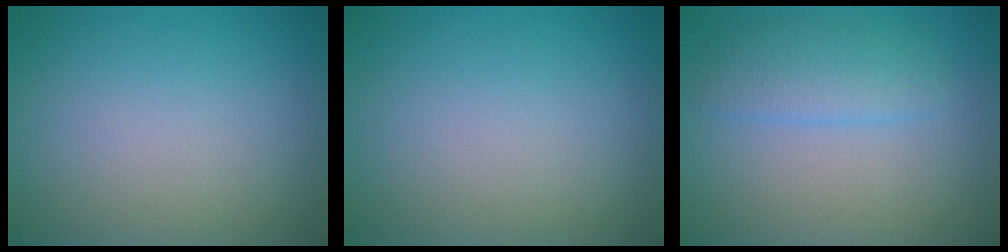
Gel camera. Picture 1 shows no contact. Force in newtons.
{"total": 0.0}
{"total": 2.6, "press": 2.6, "slide": 0.1}